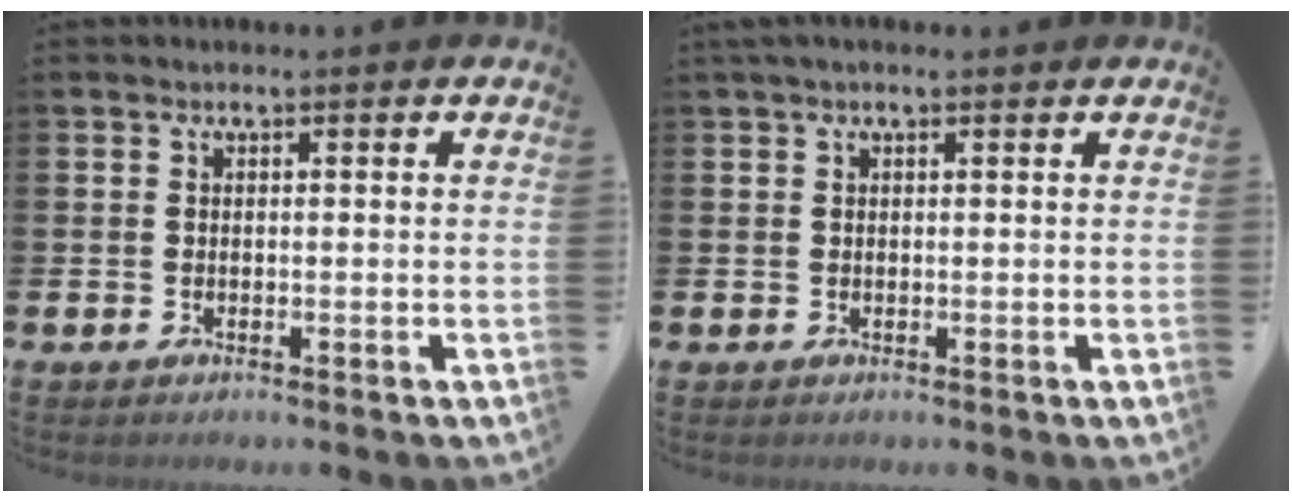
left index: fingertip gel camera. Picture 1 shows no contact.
{"total": 0.9, "force": [0.6, 0.2, 0.7], "torque": [-0.012, 0.002, 0.009]}